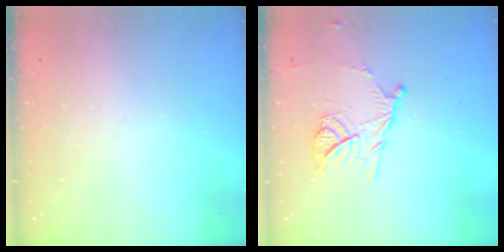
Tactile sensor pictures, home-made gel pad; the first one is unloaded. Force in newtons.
{"total": 11.4, "press": 11.3, "slide": 0.7}